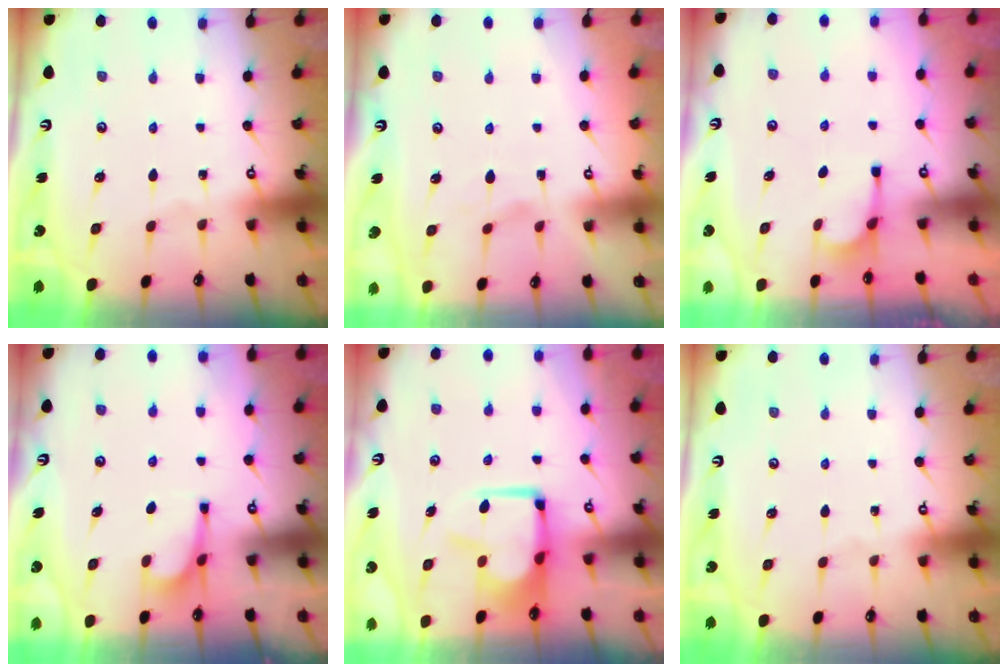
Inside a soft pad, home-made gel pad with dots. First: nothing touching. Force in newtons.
{"total": 2.9, "press": 2.7, "slide": 1.0}
{"total": 3.3, "press": 3.1, "slide": 1.1}
{"total": 3.8, "press": 3.8, "slide": 0.3}
{"total": 2.6, "press": 2.3, "slide": 1.2}
{"total": 0.0}